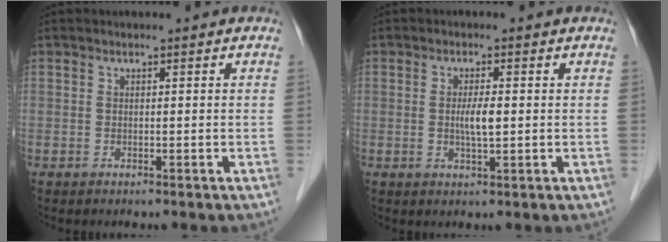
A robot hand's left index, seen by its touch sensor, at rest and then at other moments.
{"total": 2.9, "force": [-0.2, 0.4, 2.9], "torque": [-0.054, -0.004, -0.001]}